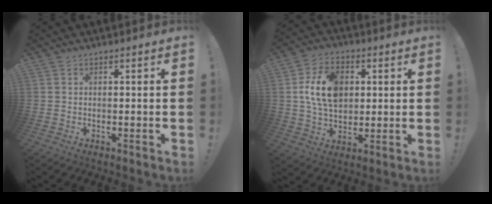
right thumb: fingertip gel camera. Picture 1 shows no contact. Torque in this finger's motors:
{"motor_torque": [0.44, 0.44, 0.52, -0.42, 0.07]}